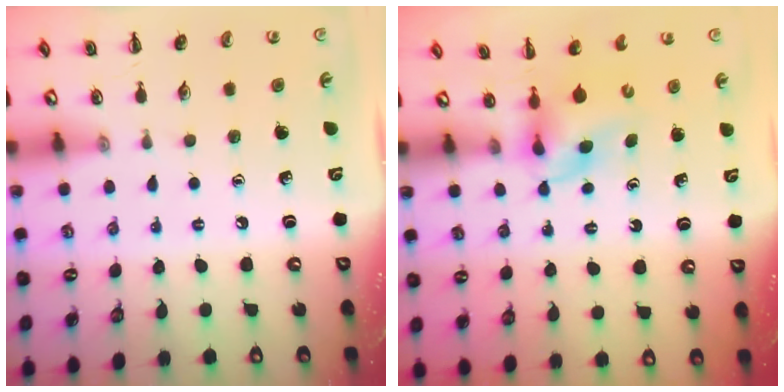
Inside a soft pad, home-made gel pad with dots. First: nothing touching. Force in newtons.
{"total": 4.1, "press": 4.0, "slide": 1.0}